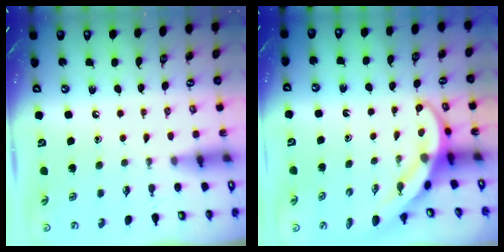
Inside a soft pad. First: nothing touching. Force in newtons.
{"total": 3.9, "press": 3.9, "slide": 0.4}